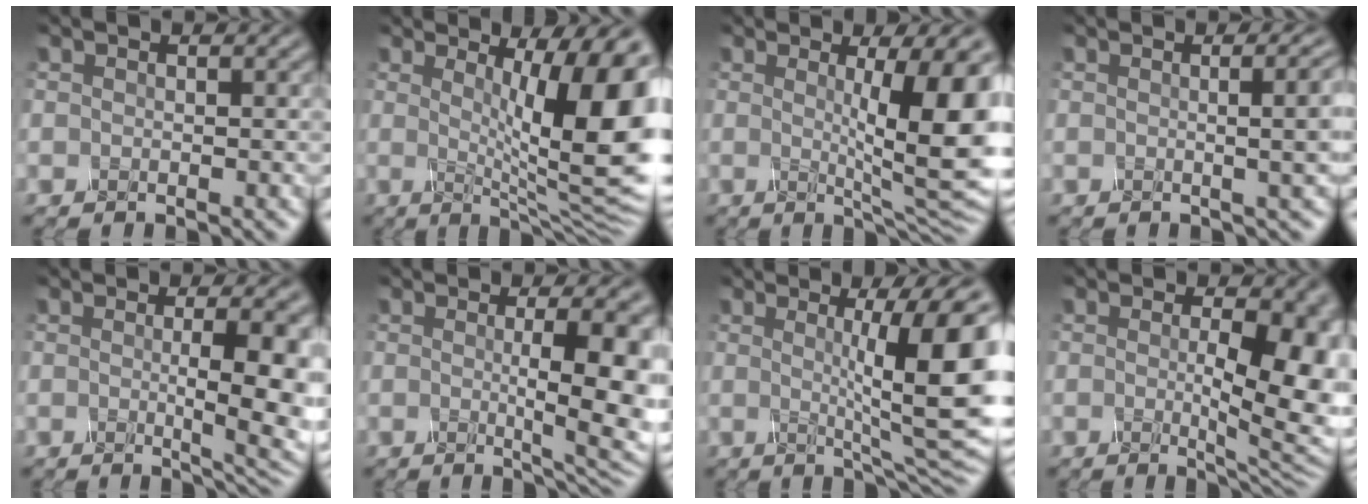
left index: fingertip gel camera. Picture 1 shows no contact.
{"total": 12.2, "force": [1.5, 2.8, 11.7], "torque": [-0.143, -0.012, 0.024]}
{"total": 9.8, "force": [1.1, 2.0, 9.5], "torque": [-0.118, -0.005, 0.018]}
{"total": 6.8, "force": [0.6, 2.9, 6.1], "torque": [-0.027, 0.018, 0.001]}
{"total": 6.9, "force": [-0.1, 1.7, 6.7], "torque": [-0.084, -0.007, 0.002]}
{"total": 8.2, "force": [0.1, 2.0, 7.9], "torque": [-0.097, -0.006, 0.005]}
{"total": 11.4, "force": [1.1, 2.3, 11.1], "torque": [-0.128, 0.004, 0.017]}
{"total": 9.8, "force": [0.1, 2.9, 9.3], "torque": [-0.106, -0.003, 0.003]}